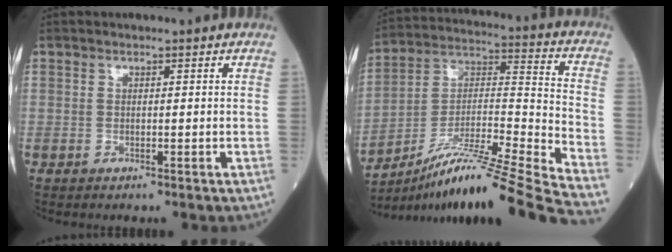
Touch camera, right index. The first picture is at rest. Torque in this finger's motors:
{"motor_torque": [-0.12, -0.69, 0.43, 0.13]}